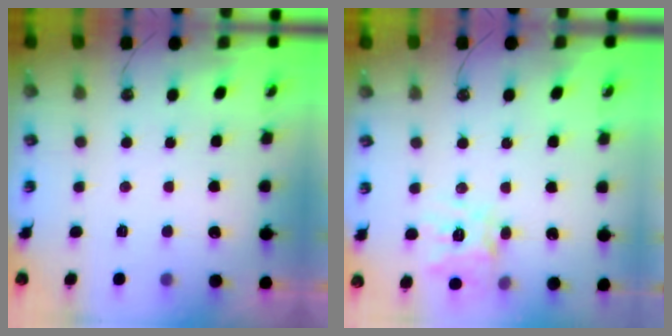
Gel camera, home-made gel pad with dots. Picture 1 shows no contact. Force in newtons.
{"total": 12.8, "press": 12.8, "slide": 1.2}